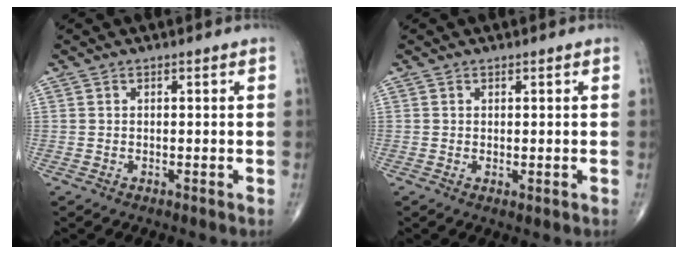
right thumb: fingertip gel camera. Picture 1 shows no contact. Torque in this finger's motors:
{"motor_torque": [-0.35, 0.07, 0.03, 0.06, -0.02]}